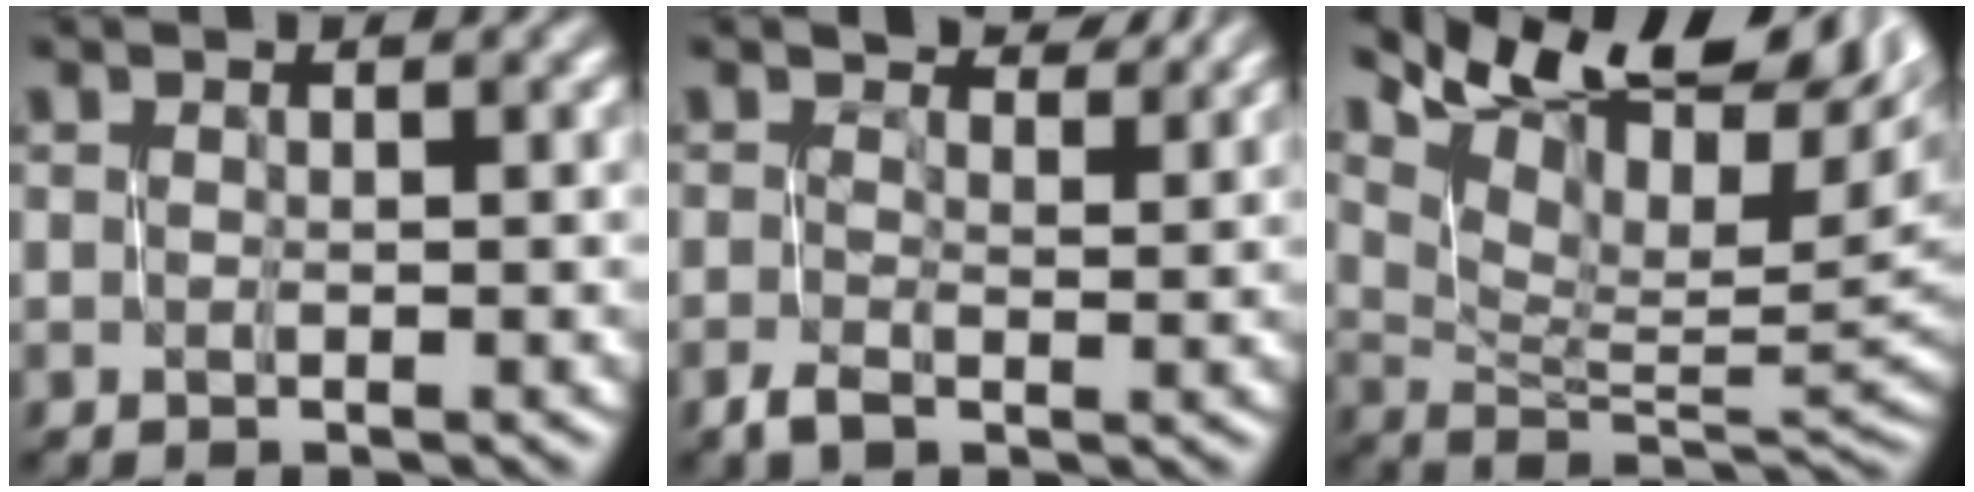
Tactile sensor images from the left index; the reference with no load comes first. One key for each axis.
{"total": 2.7, "fx": 0.6, "fy": 1.8, "fz": 1.9, "tx": -0.038, "ty": 0.005, "tz": 0.002}
{"total": 14.1, "fx": 8.1, "fy": 5.5, "fz": 10.1, "tx": -0.150, "ty": 0.033, "tz": 0.142}